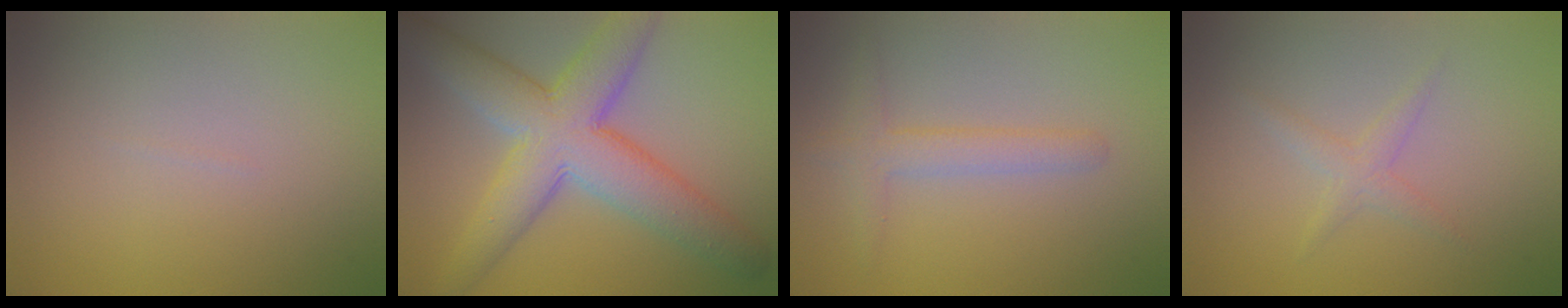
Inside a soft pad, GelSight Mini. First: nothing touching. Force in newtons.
{"total": 9.0, "press": 9.0, "slide": 0.5}
{"total": 2.3, "press": 2.3, "slide": 0.2}
{"total": 1.4, "press": 1.4, "slide": 0.1}